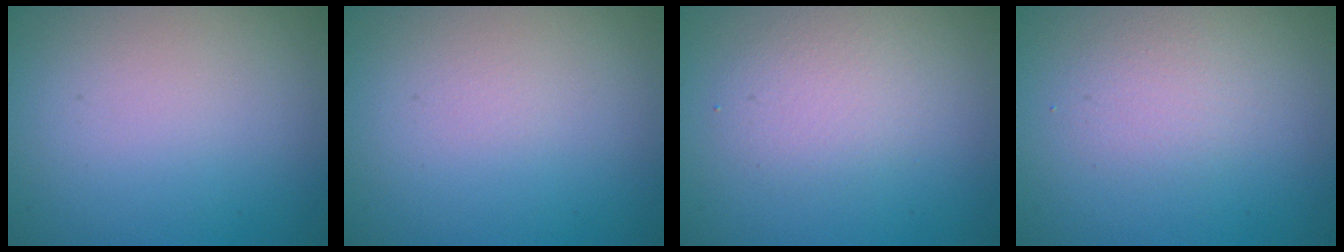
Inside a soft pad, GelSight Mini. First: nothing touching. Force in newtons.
{"total": 0.0}
{"total": 2.3, "press": 2.3, "slide": 0.1}
{"total": 1.6, "press": 1.6, "slide": 0.0}